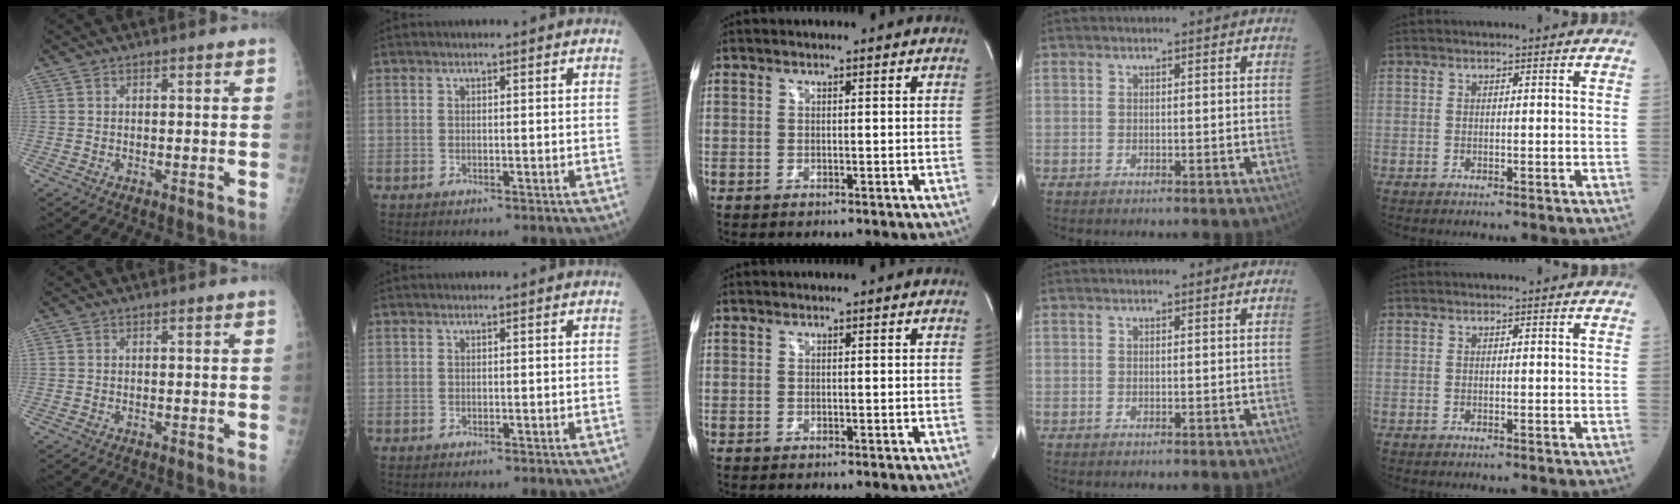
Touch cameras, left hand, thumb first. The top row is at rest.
{}